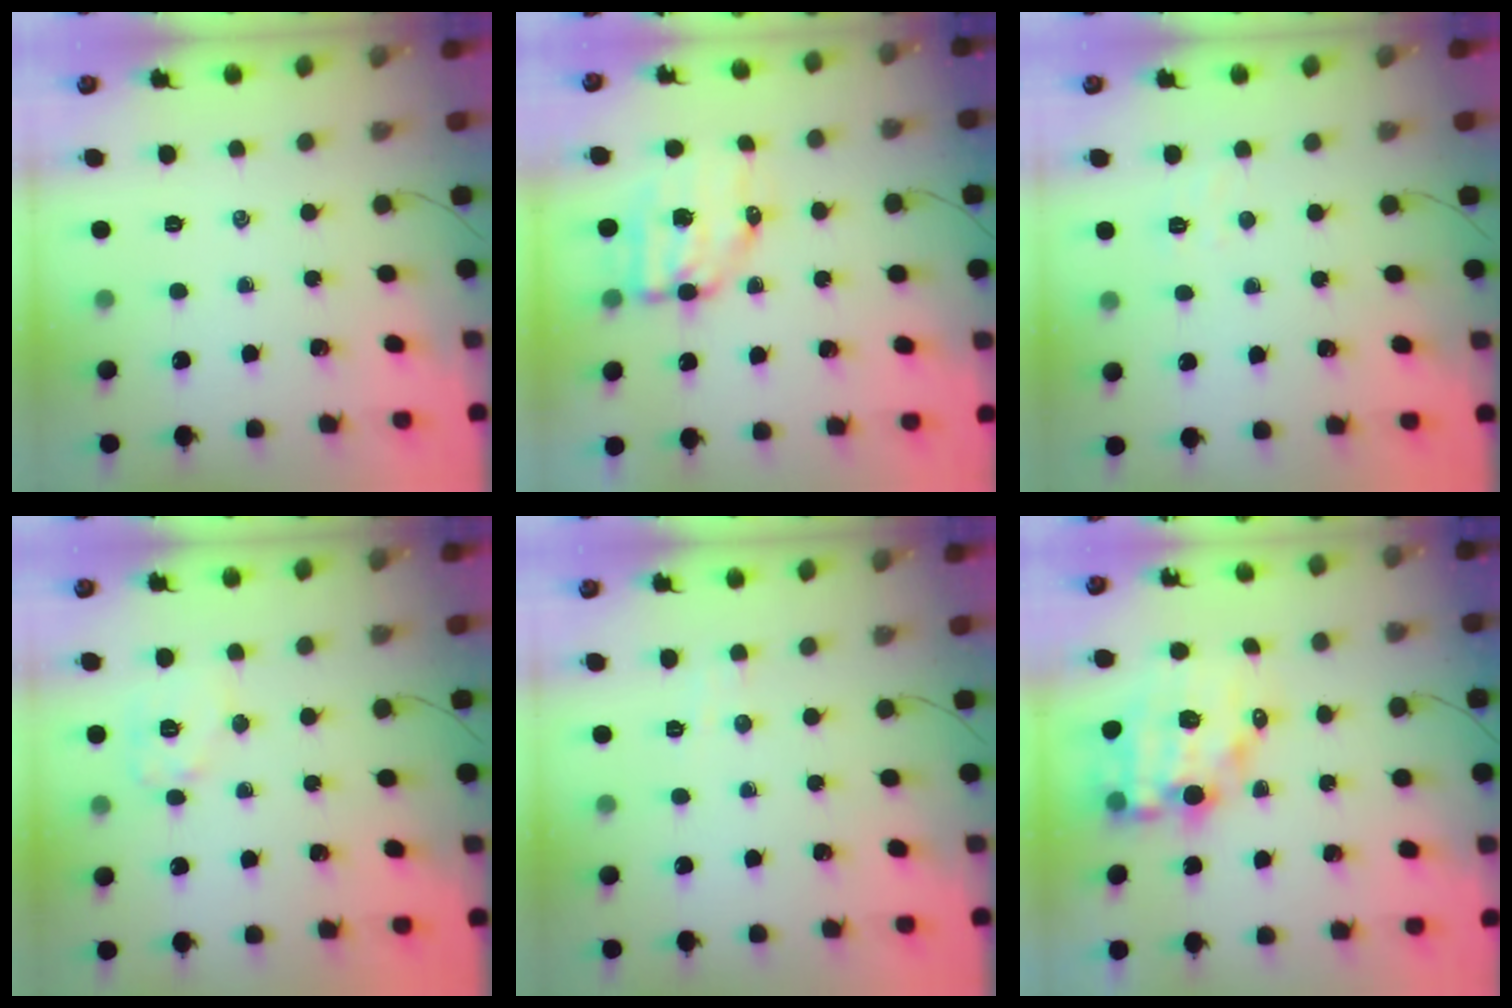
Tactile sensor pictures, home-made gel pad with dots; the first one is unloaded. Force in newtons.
{"total": 7.1, "press": 7.0, "slide": 1.4}
{"total": 2.5, "press": 2.4, "slide": 0.8}
{"total": 8.4, "press": 8.4, "slide": 0.6}
{"total": 2.4, "press": 2.3, "slide": 0.6}
{"total": 11.2, "press": 10.7, "slide": 3.3}